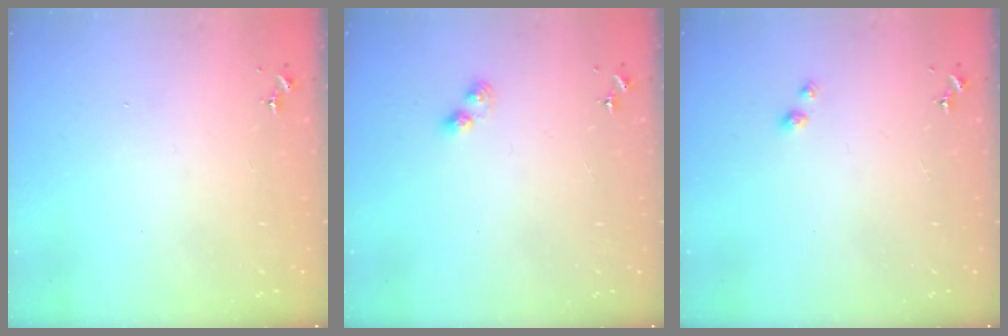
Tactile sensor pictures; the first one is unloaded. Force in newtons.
{"total": 4.2, "press": 4.2, "slide": 0.5}
{"total": 3.1, "press": 3.1, "slide": 0.3}